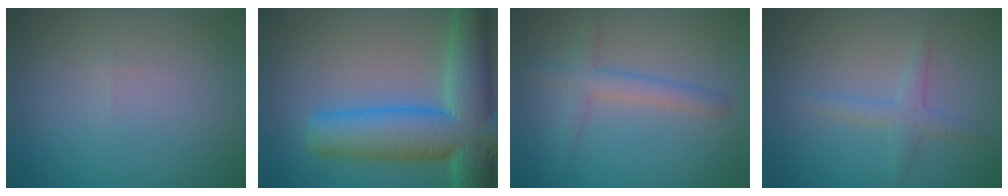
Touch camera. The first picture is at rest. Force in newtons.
{"total": 11.8, "press": 11.8, "slide": 0.4}
{"total": 2.7, "press": 2.7, "slide": 0.2}
{"total": 1.8, "press": 1.8, "slide": 0.1}